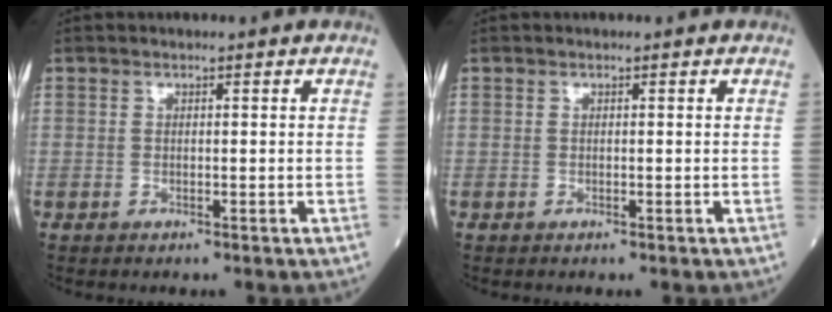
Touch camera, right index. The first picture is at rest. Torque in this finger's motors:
{"motor_torque": [0.01, 0.00, 0.00, -0.01]}